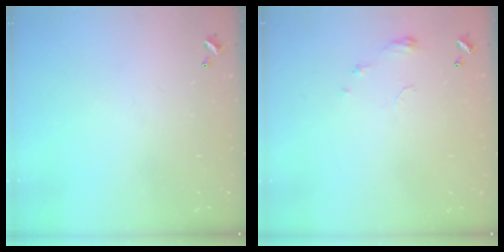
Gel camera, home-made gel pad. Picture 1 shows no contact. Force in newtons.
{"total": 4.5, "press": 4.5, "slide": 0.6}